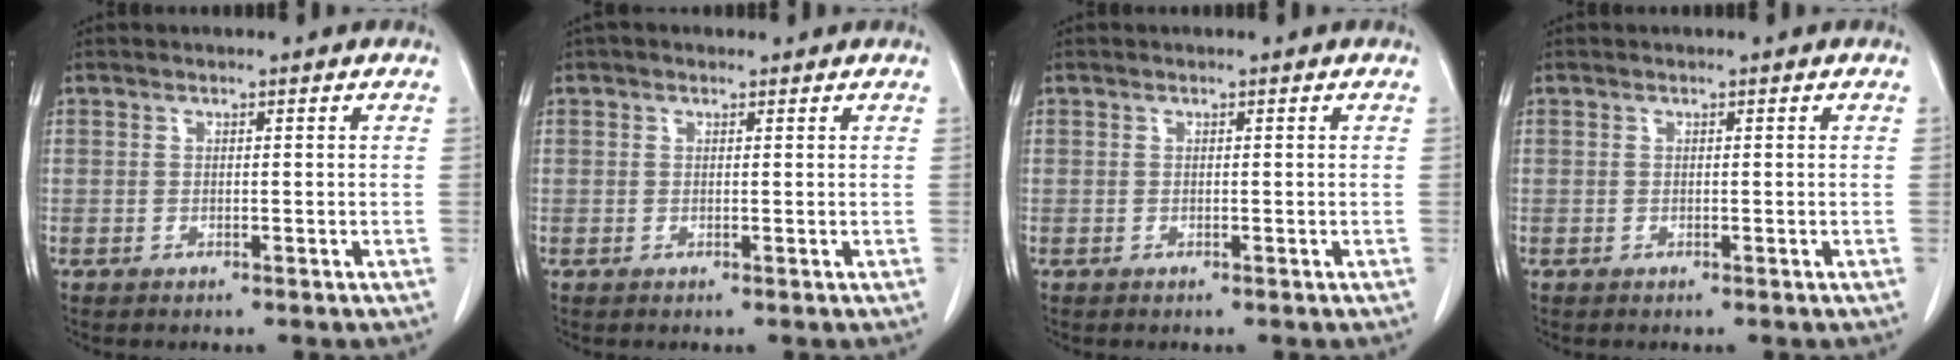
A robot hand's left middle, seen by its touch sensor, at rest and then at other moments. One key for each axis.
{"total": 1.0, "fx": 0.7, "fy": 0.6, "fz": 0.2, "tx": -0.008, "ty": 0.014, "tz": 0.009}
{"total": 0.0}
{"total": 0.0}